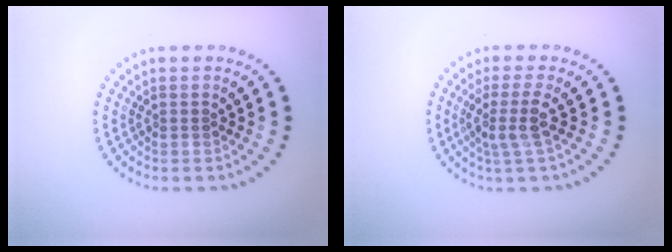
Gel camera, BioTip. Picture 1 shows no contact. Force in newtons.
{"total": 2.5, "press": 1.9, "slide": 1.6}